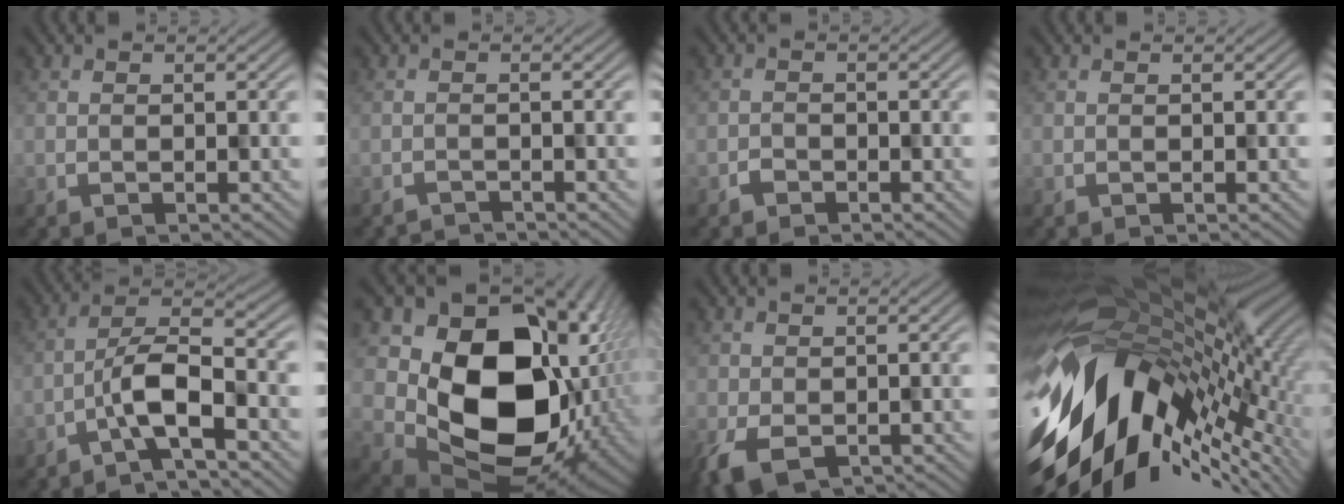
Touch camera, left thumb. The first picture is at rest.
{"total": 1.7, "force": [-1.7, 0.1, -0.2], "torque": [0.007, -0.002, -0.031]}
{"total": 1.1, "force": [-0.9, 0.5, -0.4], "torque": [0.009, -0.002, -0.017]}
{"total": 0.0}
{"total": 6.0, "force": [-3.5, 1.5, 4.7], "torque": [-0.073, 0.013, -0.069]}
{"total": 17.8, "force": [1.2, 13.7, 11.2], "torque": [-0.183, -0.066, 0.057]}
{"total": 5.7, "force": [-2.7, 3.2, 3.8], "torque": [-0.079, -0.018, -0.038]}
{"total": 18.6, "force": [-3.1, 10.9, 14.7], "torque": [-0.285, -0.036, -0.050]}